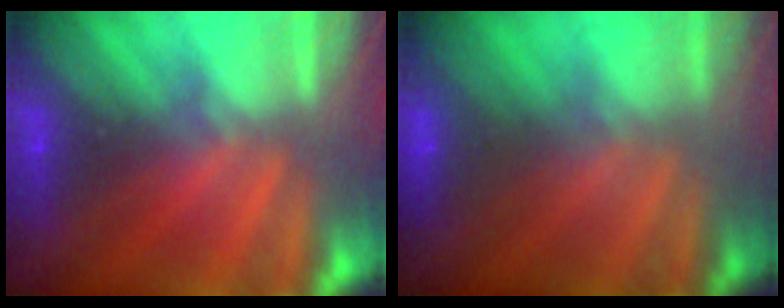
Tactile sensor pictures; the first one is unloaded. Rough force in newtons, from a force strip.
{"total": 2.4}